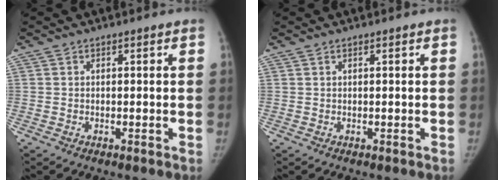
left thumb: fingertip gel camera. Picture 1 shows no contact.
{"total": 0.0}